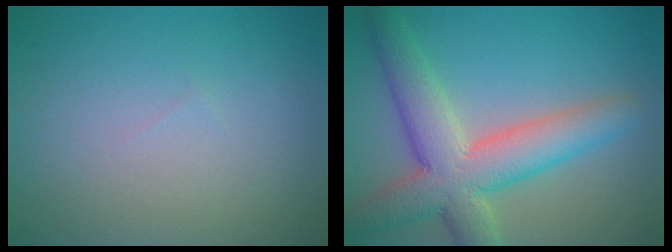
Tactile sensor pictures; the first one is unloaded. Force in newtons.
{"total": 7.9, "press": 7.9, "slide": 0.6}